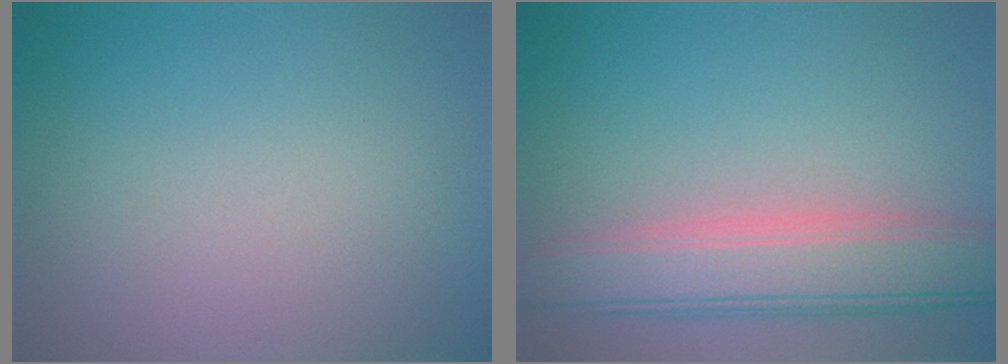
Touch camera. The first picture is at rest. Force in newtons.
{"total": 6.5, "press": 6.5, "slide": 0.6}